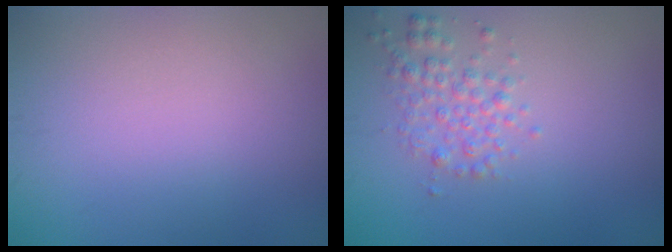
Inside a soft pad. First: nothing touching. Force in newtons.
{"total": 2.4, "press": 2.4, "slide": 0.0}